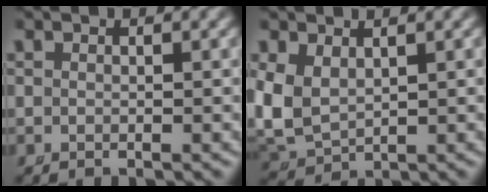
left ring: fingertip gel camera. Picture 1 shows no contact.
{"total": 7.2, "force": [-0.1, 6.5, 3.3], "torque": [-0.130, -0.037, 0.017]}